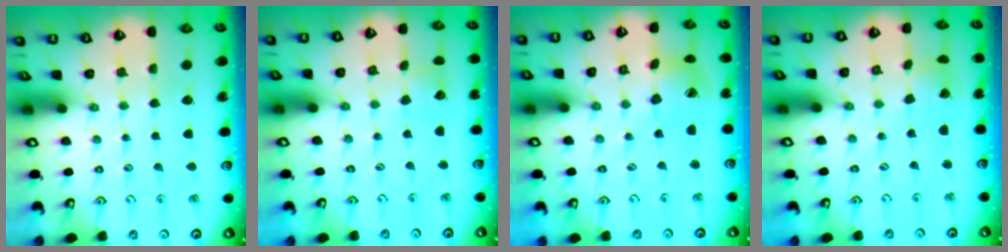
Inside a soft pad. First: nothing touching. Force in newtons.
{"total": 3.5, "press": 3.5, "slide": 0.4}
{"total": 7.3, "press": 7.2, "slide": 0.8}
{"total": 3.3, "press": 3.3, "slide": 0.3}